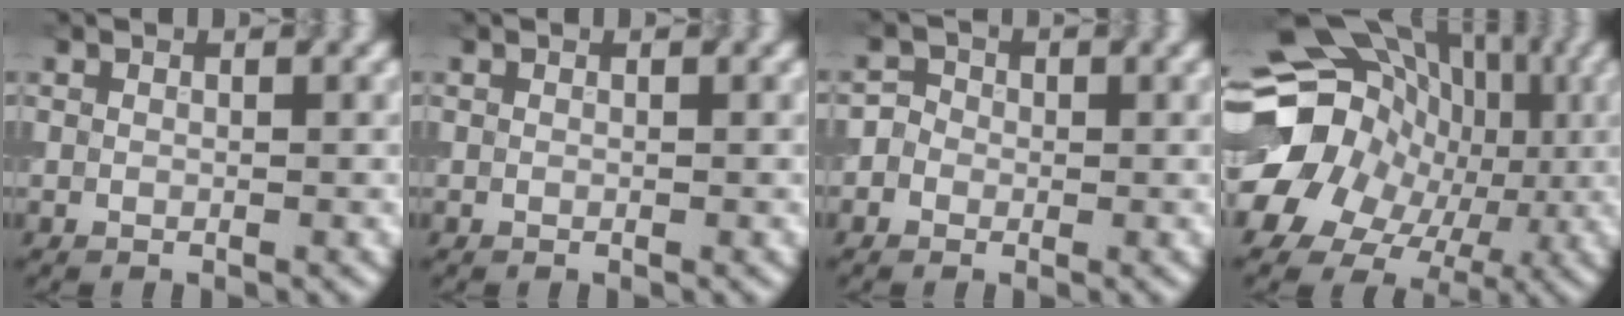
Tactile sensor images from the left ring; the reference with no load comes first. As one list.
[{"total": 0.0}, {"total": 2.2, "force": [-0.1, 2.1, 0.7], "torque": [0.008, 0.008, -0.028]}, {"total": 16.6, "force": [0.4, 14.1, 8.9], "torque": [-0.156, -0.005, -0.003]}]